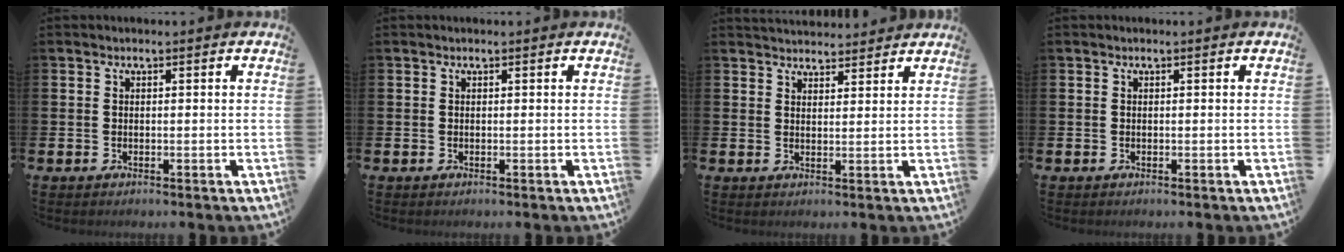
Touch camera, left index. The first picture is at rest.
{"total": 0.0}
{"total": 3.3, "force": [3.2, 0.8, -0.1], "torque": [-0.001, -0.014, 0.059]}
{"total": 0.0}